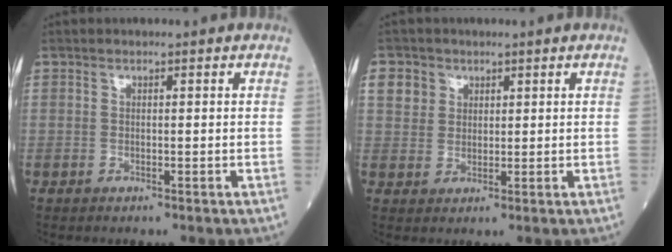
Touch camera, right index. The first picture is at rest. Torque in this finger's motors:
{"motor_torque": [-0.14, 0.39, 0.05, 0.04]}